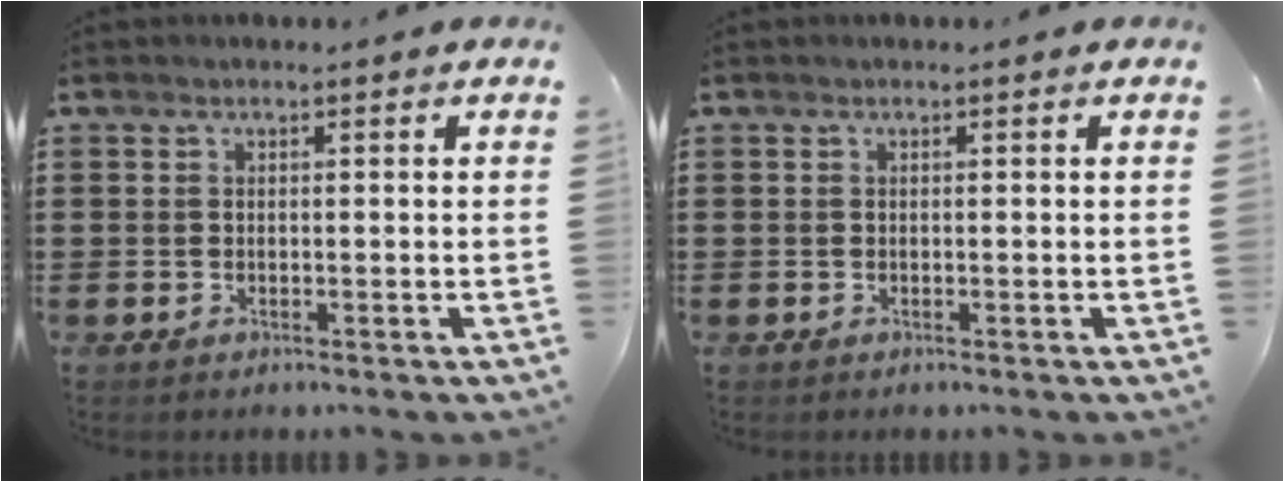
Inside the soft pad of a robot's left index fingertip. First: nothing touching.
{"total": 0.0}